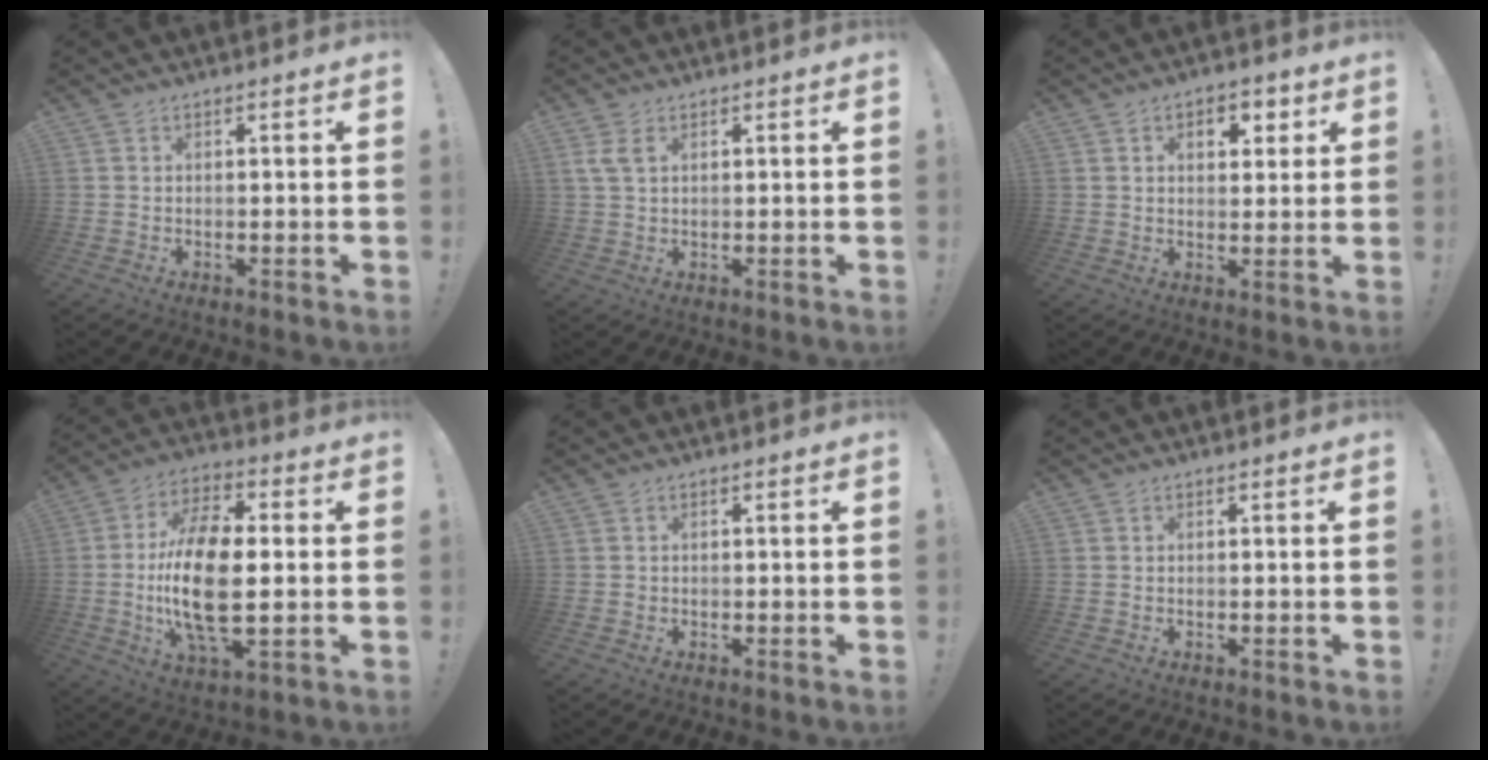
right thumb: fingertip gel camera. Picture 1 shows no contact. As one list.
[{"total": 4.2, "force": [1.9, 2.3, 2.9], "torque": [-0.057, -0.001, 0.037]}, {"total": 5.7, "force": [2.3, 4.1, 3.3], "torque": [-0.026, -0.004, 0.034]}, {"total": 19.5, "force": [-1.1, 8.9, 17.3], "torque": [-0.350, -0.006, -0.023]}, {"total": 0.7, "force": [0.0, 0.7, 0.1], "torque": [-0.008, 0.006, 0.001]}, {"total": 0.0}]